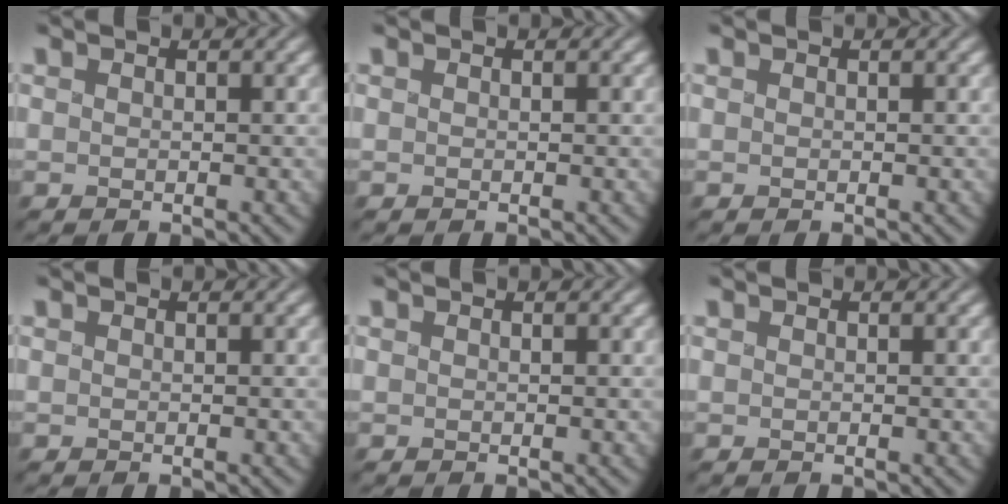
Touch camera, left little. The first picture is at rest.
{"total": 0.0}
{"total": 0.0}
{"total": 0.0}
{"total": 0.0}
{"total": 0.0}